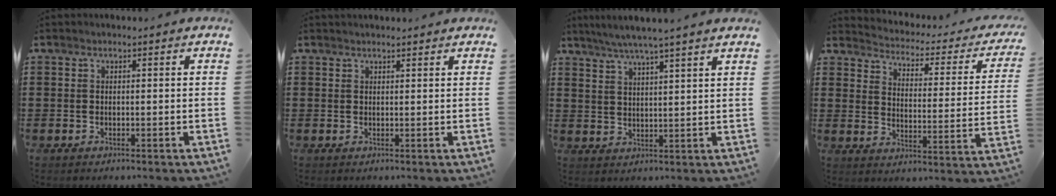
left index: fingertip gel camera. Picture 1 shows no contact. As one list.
[{"total": 1.0, "force": [1.0, 0.1, 0.2], "torque": [-0.006, -0.001, 0.020]}, {"total": 4.7, "force": [4.1, -0.7, 2.2], "torque": [-0.054, -0.014, 0.071]}, {"total": 2.0, "force": [2.0, 0.2, 0.2], "torque": [-0.025, -0.027, 0.022]}]